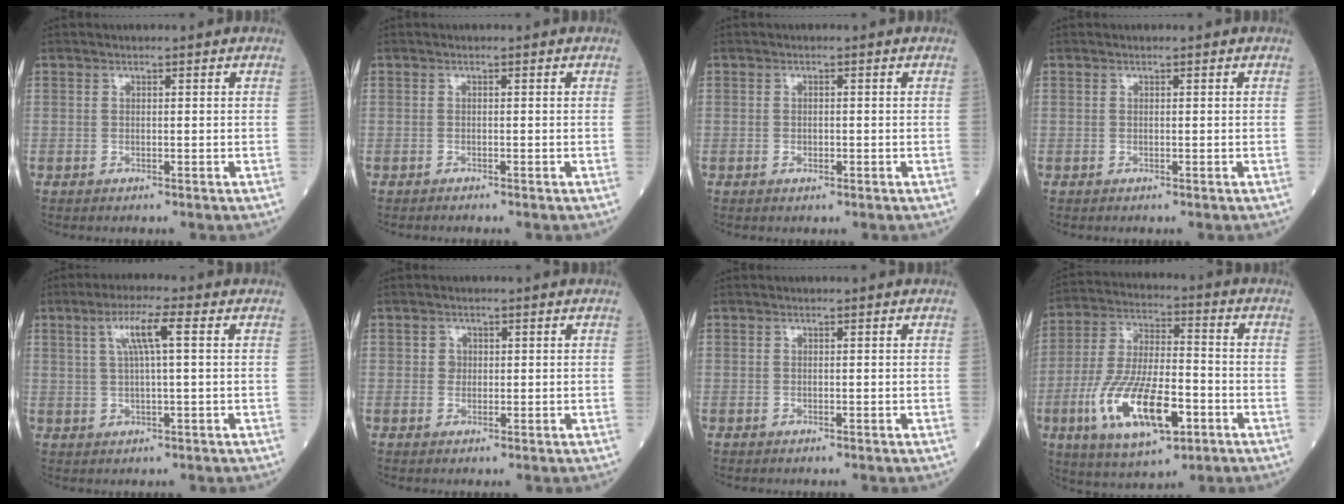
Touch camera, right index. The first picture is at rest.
{"total": 0.7, "force": [-0.6, -0.1, 0.2], "torque": [-0.001, 0.001, -0.011]}
{"total": 1.0, "force": [-0.5, 0.6, 0.7], "torque": [-0.012, 0.001, -0.007]}
{"total": 0.0}
{"total": 5.8, "force": [1.8, 0.2, 5.5], "torque": [-0.104, 0.011, 0.034]}
{"total": 1.5, "force": [0.3, 1.4, 0.4], "torque": [-0.004, 0.001, 0.003]}
{"total": 0.0}
{"total": 16.6, "force": [-6.2, 5.3, 14.4], "torque": [-0.292, -0.009, -0.103]}